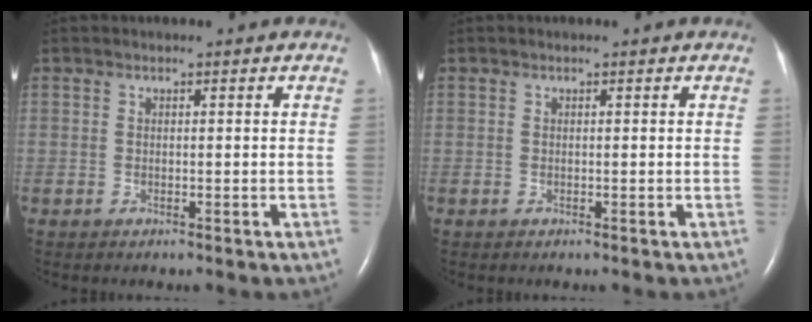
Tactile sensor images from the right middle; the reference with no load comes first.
{"total": 0.0}